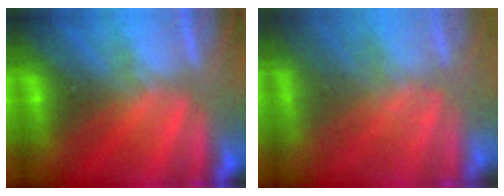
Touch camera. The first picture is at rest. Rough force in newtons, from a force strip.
{"total": 10.7}